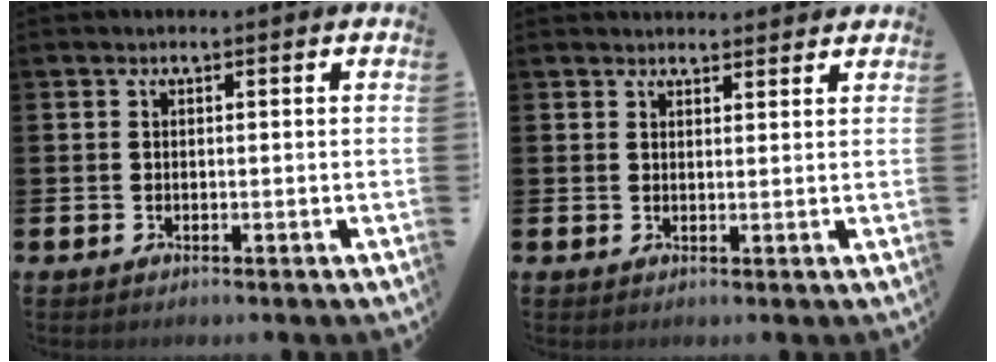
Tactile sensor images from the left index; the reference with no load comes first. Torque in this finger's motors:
{"motor_torque": [0.28, -0.43, 0.04, 0.03]}